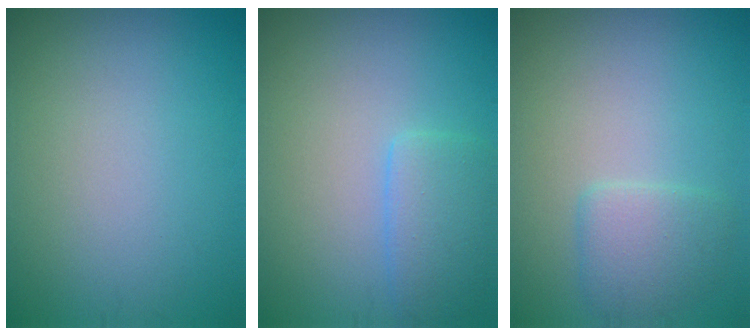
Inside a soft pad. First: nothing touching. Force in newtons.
{"total": 2.9, "press": 2.9, "slide": 0.1}
{"total": 2.3, "press": 2.3, "slide": 0.2}